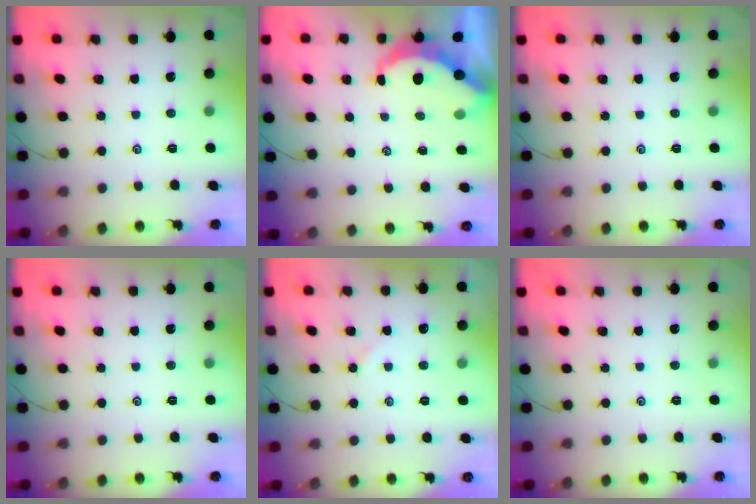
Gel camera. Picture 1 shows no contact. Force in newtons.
{"total": 5.0, "press": 5.0, "slide": 0.6}
{"total": 0.0}
{"total": 0.0}
{"total": 2.5, "press": 2.5, "slide": 0.4}
{"total": 0.0}